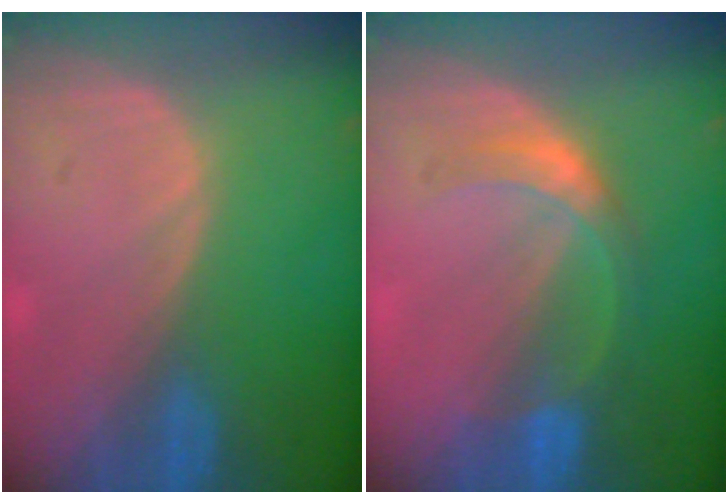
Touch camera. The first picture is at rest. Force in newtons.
{"total": 5.5, "press": 5.1, "slide": 2.1}